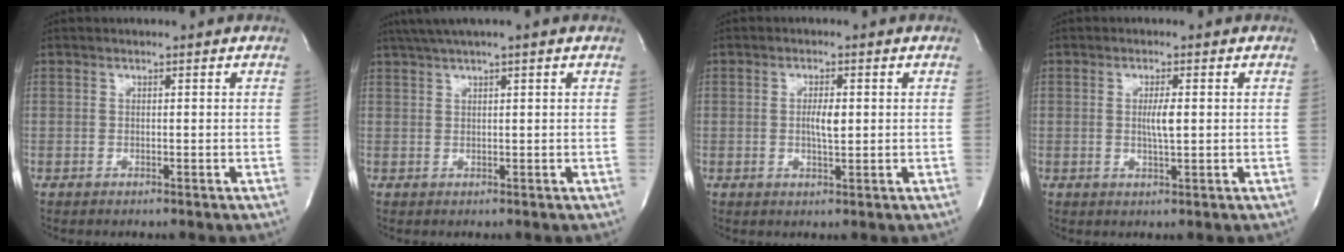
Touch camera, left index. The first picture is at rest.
{"total": 4.2, "force": [3.1, -0.8, 2.8], "torque": [-0.051, 0.015, 0.056]}
{"total": 2.8, "force": [-0.2, 0.7, 2.7], "torque": [-0.048, -0.010, -0.003]}
{"total": 2.6, "force": [-0.1, 0.2, 2.6], "torque": [-0.048, -0.012, -0.003]}